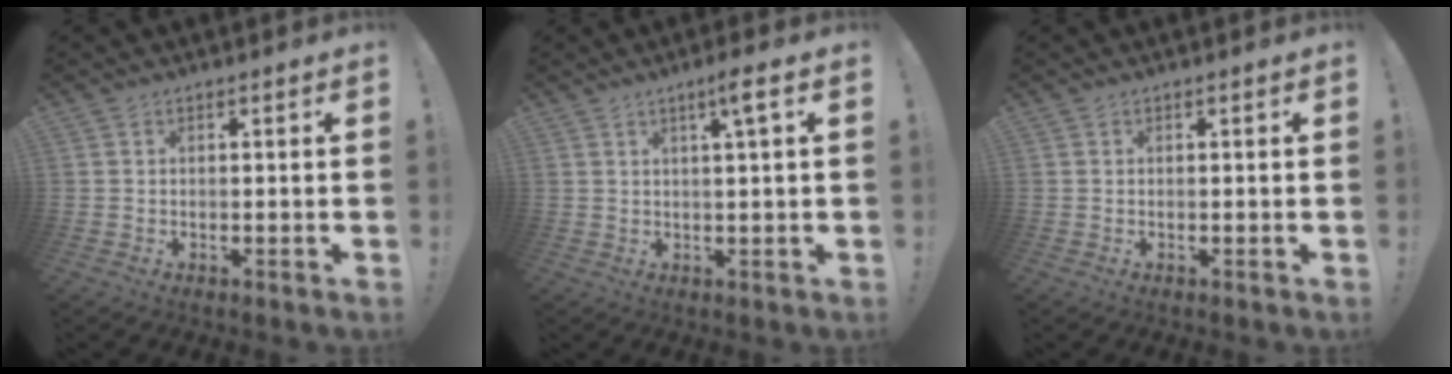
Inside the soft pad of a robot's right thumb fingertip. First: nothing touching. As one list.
[{"total": 4.7, "force": [2.0, -0.3, 4.3], "torque": [-0.061, -0.007, 0.025]}, {"total": 0.0}]